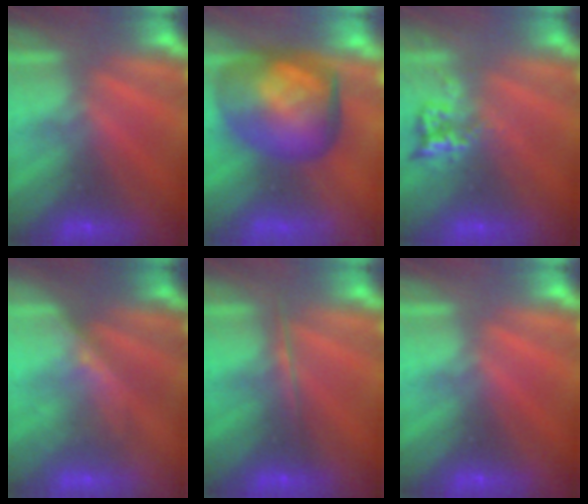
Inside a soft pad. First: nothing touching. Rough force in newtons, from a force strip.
{"total": 7.7}
{"total": 2.4}
{"total": 2.2}
{"total": 1.7}
{"total": 0.0}